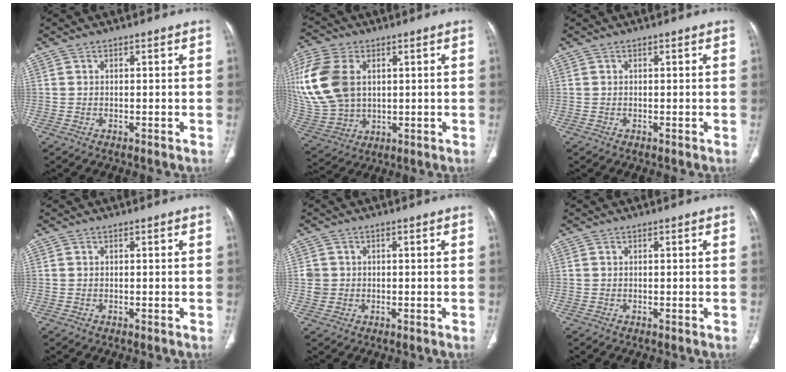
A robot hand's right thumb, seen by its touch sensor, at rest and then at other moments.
{"total": 21.1, "force": [4.6, 14.6, 14.5], "torque": [-0.346, -0.003, 0.099]}
{"total": 0.0}
{"total": 0.0}
{"total": 2.6, "force": [0.1, 2.5, 0.7], "torque": [0.000, 0.004, 0.006]}
{"total": 0.0}